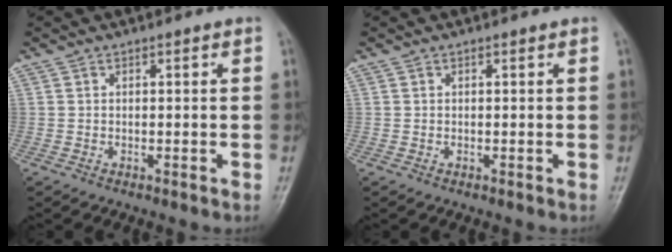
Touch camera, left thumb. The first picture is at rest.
{"total": 0.0}